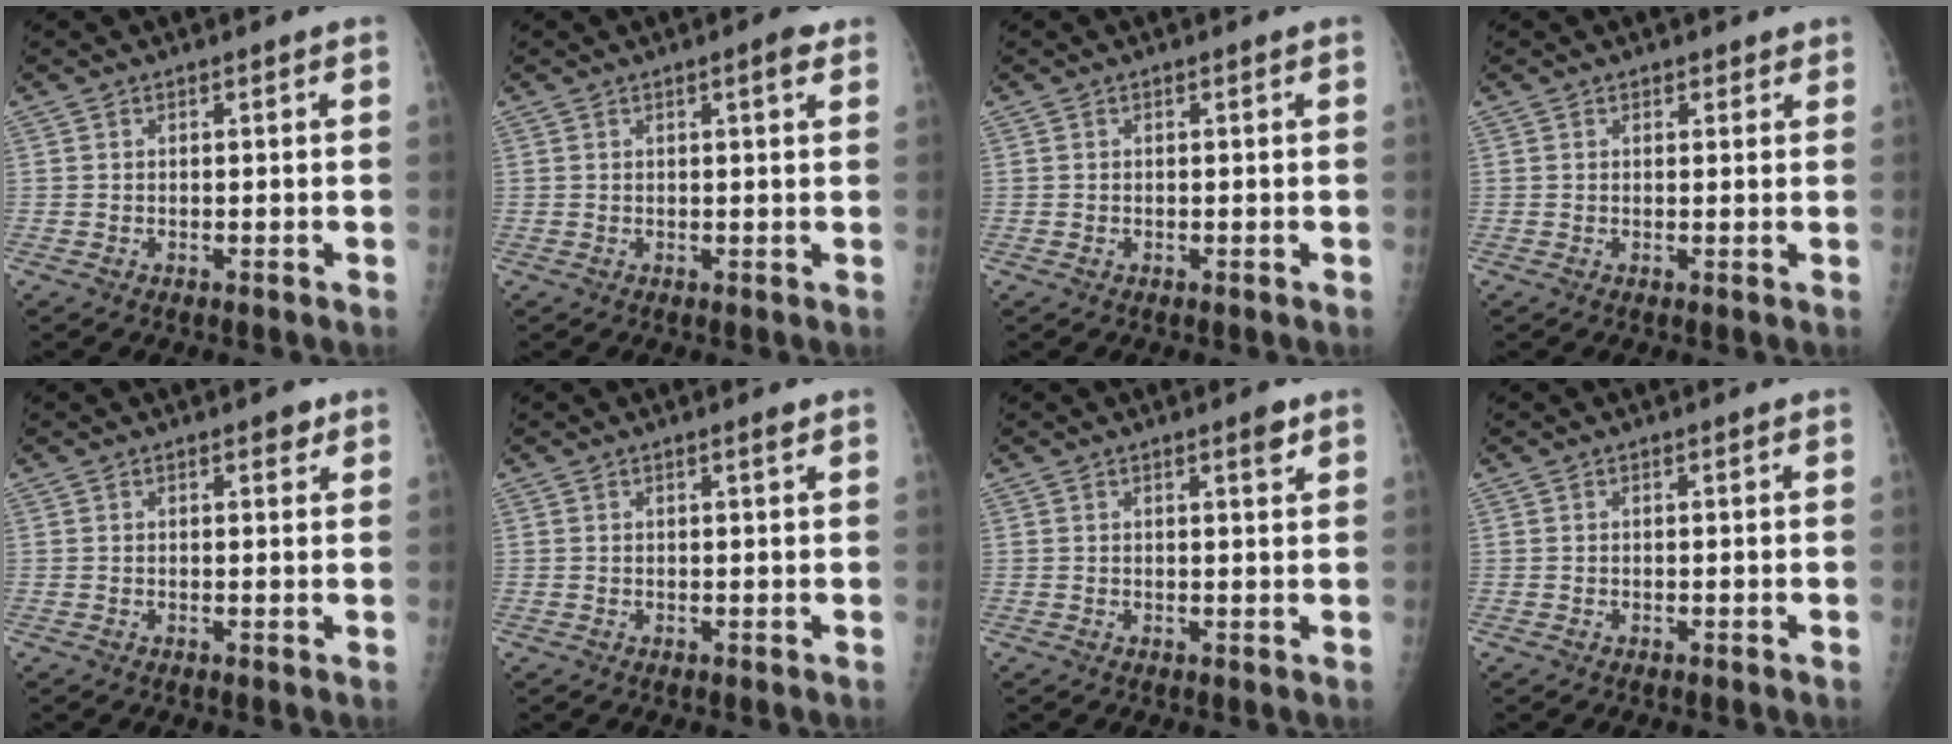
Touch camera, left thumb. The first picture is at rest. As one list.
[{"total": 2.6, "force": [1.4, 0.6, 2.0], "torque": [-0.024, -0.003, 0.014]}, {"total": 0.0}, {"total": 1.4, "force": [0.9, 1.0, 0.2], "torque": [0.019, -0.005, 0.009]}, {"total": 1.8, "force": [1.2, 1.0, 1.0], "torque": [-0.001, -0.004, 0.011]}, {"total": 0.8, "force": [0.6, 0.1, 0.6], "torque": [-0.009, -0.003, 0.008]}, {"total": 2.1, "force": [1.4, 0.5, 1.5], "torque": [-0.017, -0.007, 0.018]}, {"total": 0.0}]